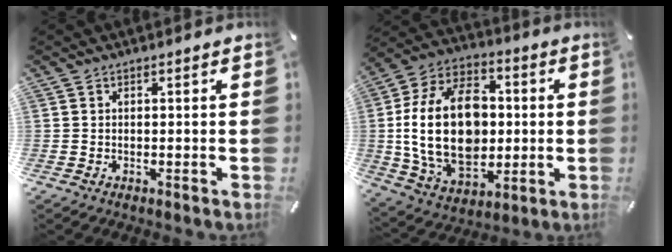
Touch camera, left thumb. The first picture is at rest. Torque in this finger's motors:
{"motor_torque": [1.08, 1.17, 1.34, -0.30, 0.92]}